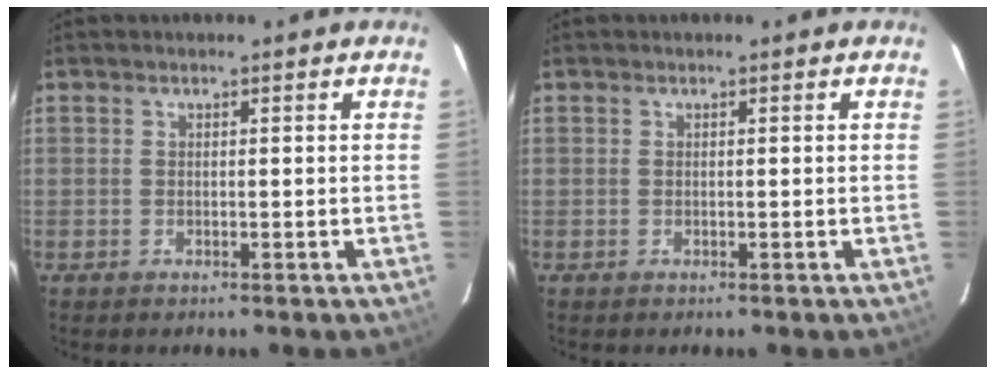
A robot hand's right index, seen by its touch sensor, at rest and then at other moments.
{"total": 0.0}